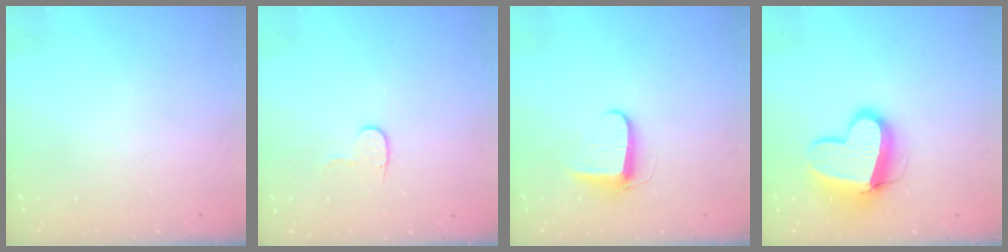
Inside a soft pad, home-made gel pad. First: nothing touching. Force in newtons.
{"total": 5.5, "press": 5.4, "slide": 0.5}
{"total": 7.8, "press": 7.7, "slide": 1.1}
{"total": 13.6, "press": 13.5, "slide": 1.7}